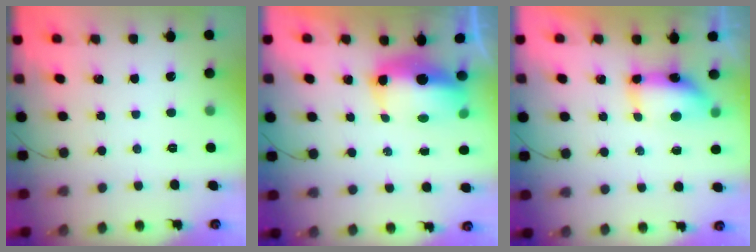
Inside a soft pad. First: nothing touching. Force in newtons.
{"total": 9.8, "press": 9.6, "slide": 2.0}
{"total": 7.6, "press": 7.6, "slide": 0.7}